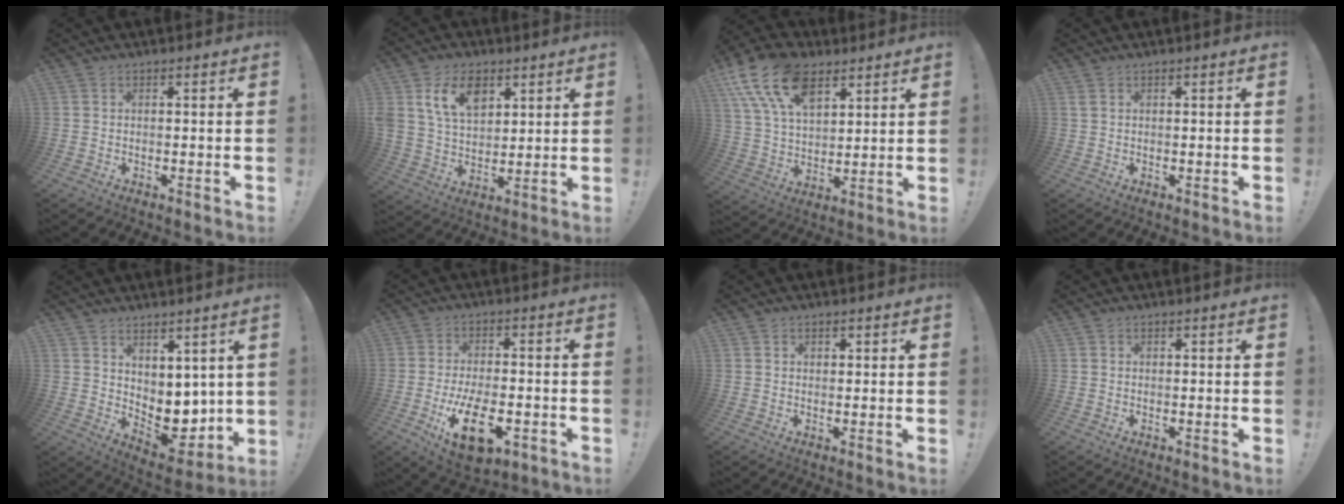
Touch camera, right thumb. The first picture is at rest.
{"total": 12.6, "force": [6.3, 8.4, 7.1], "torque": [-0.123, -0.016, 0.122]}
{"total": 18.5, "force": [10.2, 10.8, 11.0], "torque": [-0.209, -0.047, 0.184]}
{"total": 1.0, "force": [0.6, 0.3, 0.8], "torque": [-0.014, 0.001, 0.010]}
{"total": 7.2, "force": [1.0, 6.4, 3.3], "torque": [-0.018, -0.025, 0.035]}
{"total": 14.5, "force": [-5.8, 7.3, 11.0], "torque": [-0.179, 0.016, -0.095]}
{"total": 0.9, "force": [0.4, 0.7, 0.3], "torque": [-0.003, 0.001, 0.007]}
{"total": 0.0}